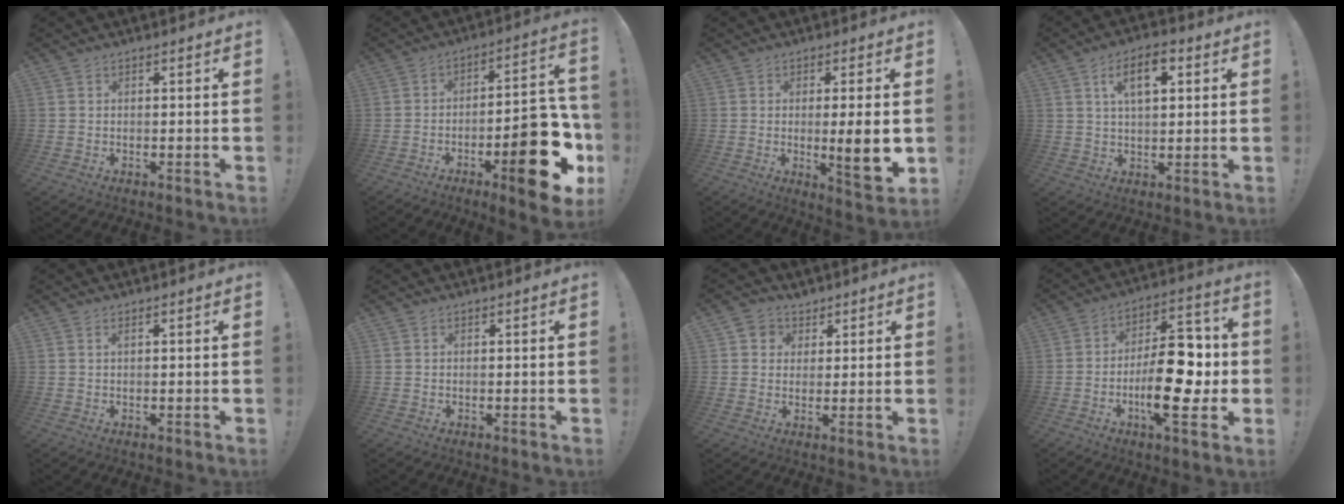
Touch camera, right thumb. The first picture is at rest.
{"total": 20.3, "force": [-7.6, 6.9, 17.4], "torque": [-0.207, 0.048, -0.106]}
{"total": 9.9, "force": [-0.6, 1.1, 9.8], "torque": [-0.129, -0.014, -0.012]}
{"total": 9.1, "force": [3.5, 4.3, 7.2], "torque": [-0.110, 0.003, 0.057]}
{"total": 0.7, "force": [0.3, 0.0, 0.7], "torque": [-0.006, -0.001, 0.003]}
{"total": 0.0}
{"total": 4.9, "force": [2.3, 4.3, 0.5], "torque": [-0.005, -0.010, 0.044]}
{"total": 21.0, "force": [-3.9, 9.5, 18.4], "torque": [-0.278, 0.026, -0.056]}